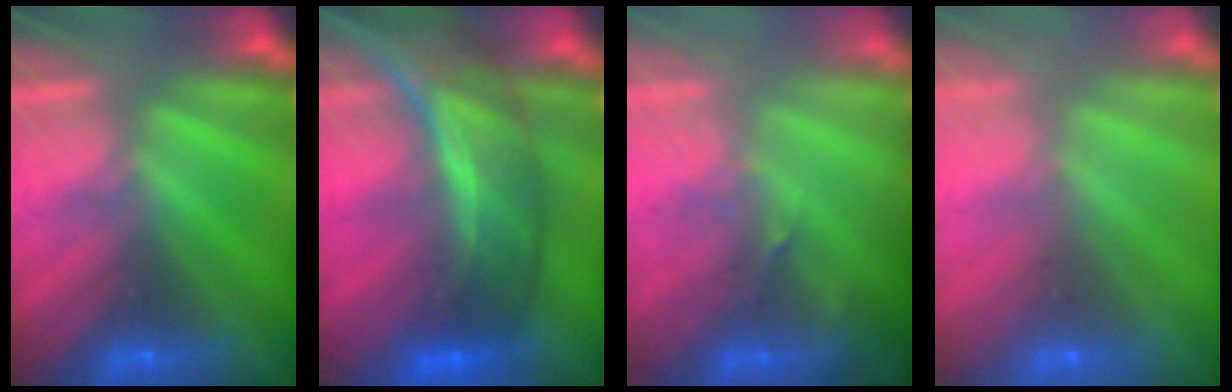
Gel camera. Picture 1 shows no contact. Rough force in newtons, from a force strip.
{"total": 7.5}
{"total": 2.9}
{"total": 7.3}